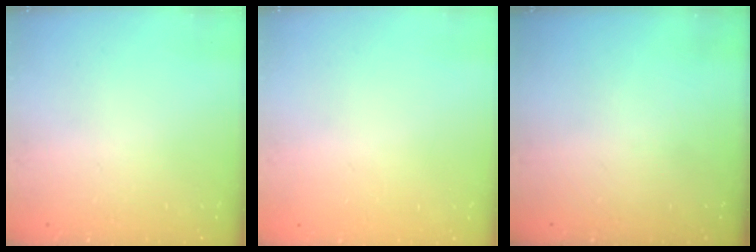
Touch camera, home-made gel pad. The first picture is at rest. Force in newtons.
{"total": 0.0}
{"total": 0.0}